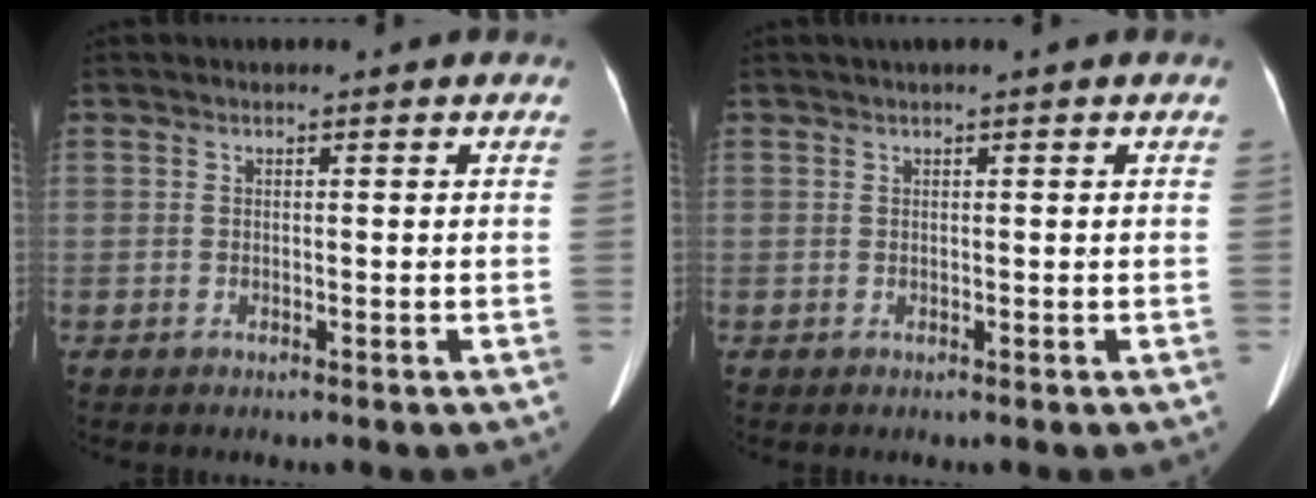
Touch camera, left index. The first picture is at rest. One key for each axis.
{"total": 0.8, "fx": 0.5, "fy": -0.3, "fz": 0.6, "tx": -0.017, "ty": 0.009, "tz": 0.017}